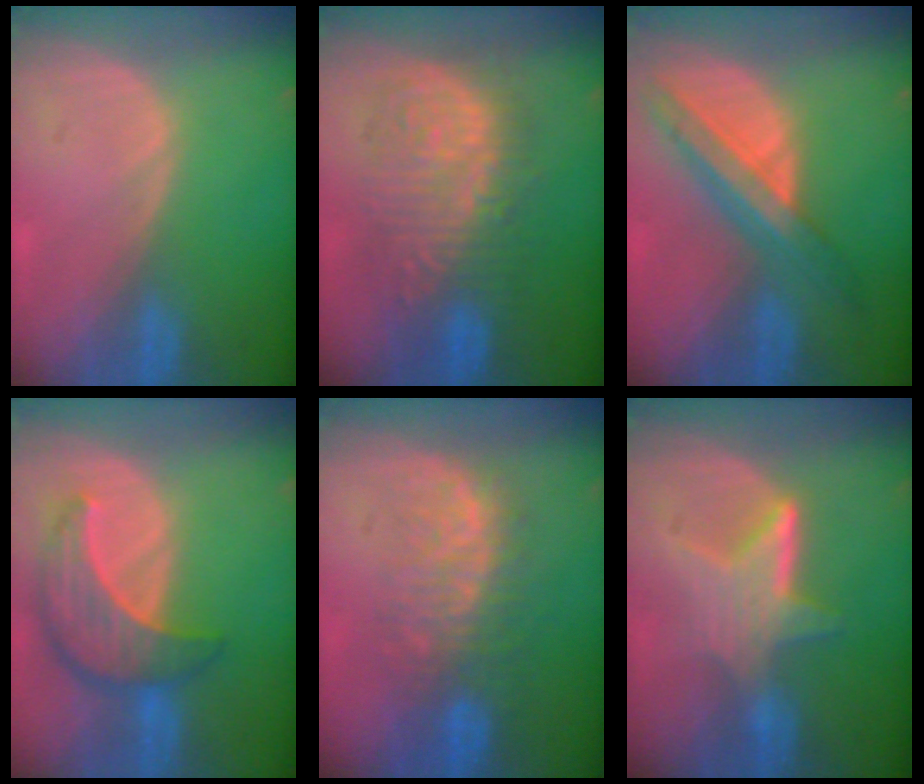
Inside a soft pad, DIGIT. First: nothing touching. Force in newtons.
{"total": 10.7, "press": 10.6, "slide": 0.7}
{"total": 8.4, "press": 7.1, "slide": 4.5}
{"total": 8.6, "press": 7.8, "slide": 3.7}
{"total": 8.7, "press": 8.1, "slide": 3.1}
{"total": 6.4, "press": 6.0, "slide": 2.3}